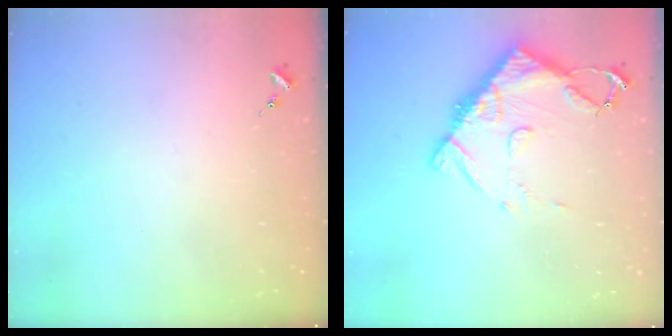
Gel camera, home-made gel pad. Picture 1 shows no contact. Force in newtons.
{"total": 11.5, "press": 11.5, "slide": 1.1}